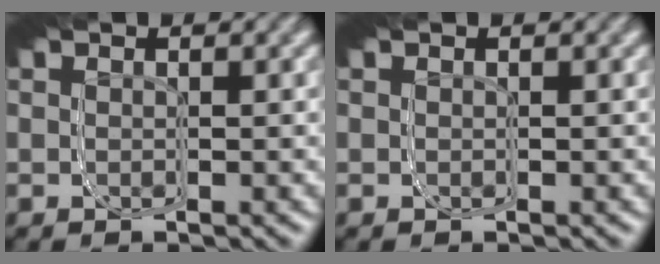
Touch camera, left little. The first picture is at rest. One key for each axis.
{"total": 0.0}